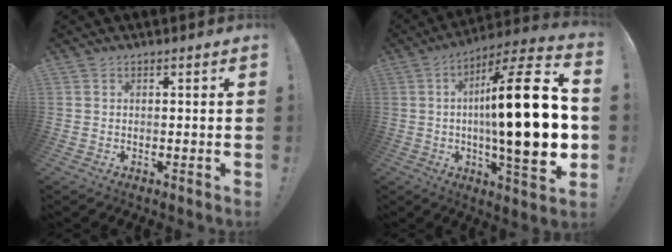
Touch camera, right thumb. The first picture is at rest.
{"total": 27.0, "force": [-0.8, 5.7, 26.4], "torque": [-0.434, 0.001, -0.026]}